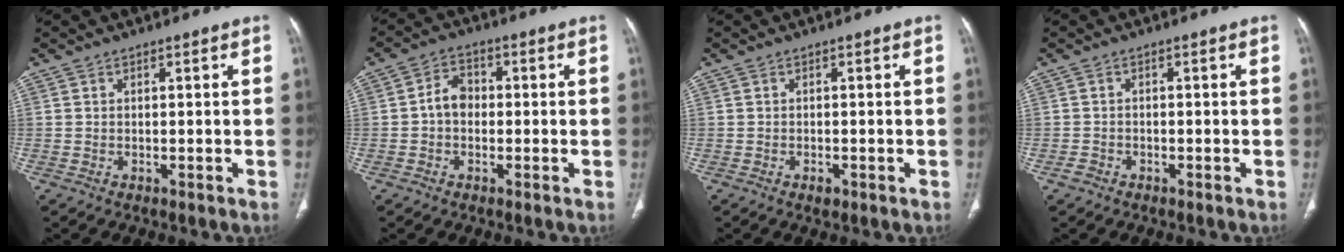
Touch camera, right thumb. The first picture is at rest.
{"total": 4.6, "force": [-0.4, 3.6, 2.9], "torque": [-0.036, 0.017, -0.018]}
{"total": 1.2, "force": [-0.6, 0.7, 0.8], "torque": [-0.013, 0.000, -0.007]}
{"total": 1.4, "force": [-0.9, 1.0, 0.3], "torque": [-0.008, 0.005, -0.019]}